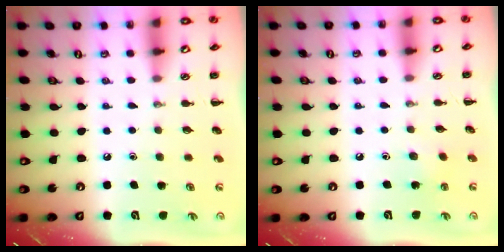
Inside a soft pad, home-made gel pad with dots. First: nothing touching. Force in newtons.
{"total": 2.2, "press": 2.0, "slide": 0.8}